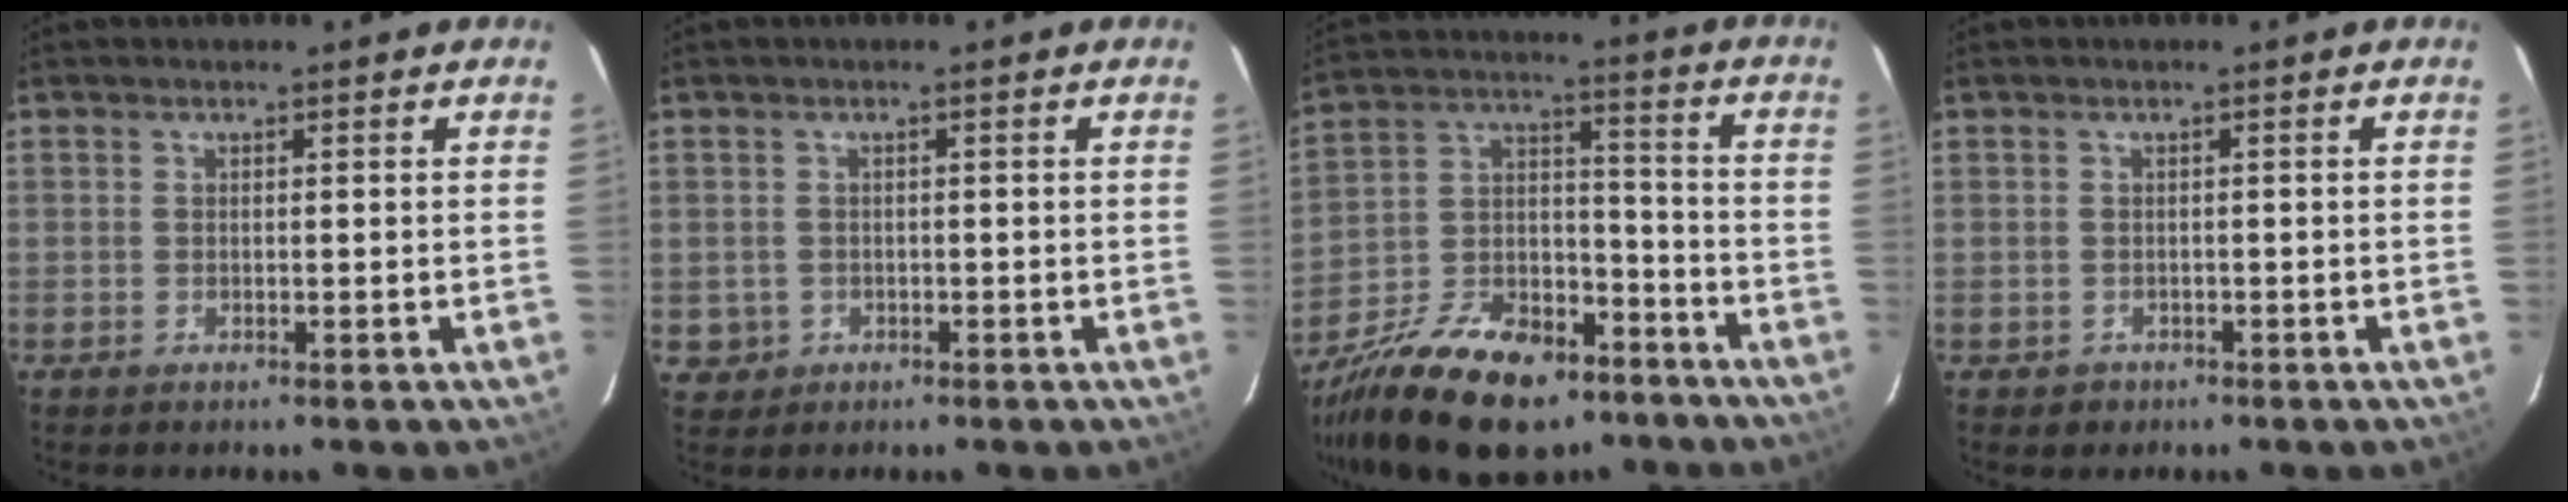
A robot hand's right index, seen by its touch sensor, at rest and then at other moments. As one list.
[{"total": 3.0, "force": [-0.3, 3.0, 0.3], "torque": [-0.007, 0.005, 0.004]}, {"total": 22.7, "force": [-15.8, 11.2, 11.9], "torque": [-0.247, 0.005, -0.251]}, {"total": 1.9, "force": [-0.7, 1.7, 0.1], "torque": [-0.002, 0.002, -0.006]}]